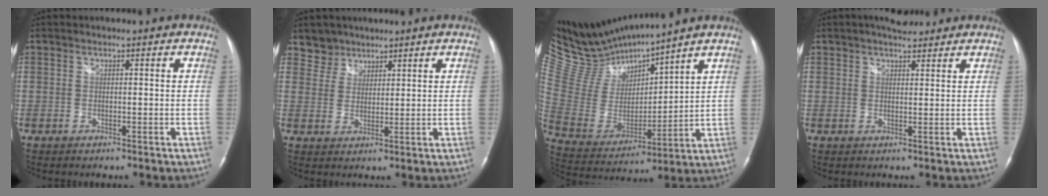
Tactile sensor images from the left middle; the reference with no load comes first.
{"total": 3.9, "force": [3.1, 2.3, -0.7], "torque": [0.022, 0.002, 0.055]}
{"total": 15.6, "force": [14.9, 0.4, 4.6], "torque": [-0.111, -0.010, 0.308]}
{"total": 4.9, "force": [4.0, 1.5, 2.4], "torque": [-0.042, 0.013, 0.062]}